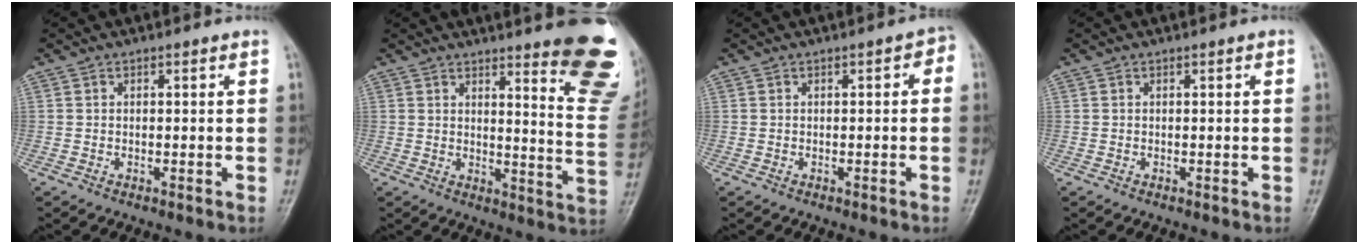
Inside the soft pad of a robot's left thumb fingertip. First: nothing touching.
{"total": 17.2, "force": [11.6, 3.3, 12.3], "torque": [-0.115, -0.093, 0.131]}
{"total": 2.3, "force": [-0.1, 1.2, 1.9], "torque": [-0.010, 0.013, -0.010]}
{"total": 0.0}